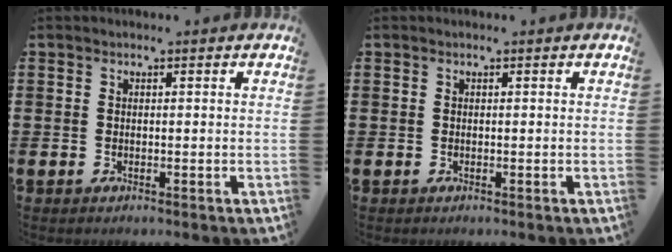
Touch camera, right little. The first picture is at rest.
{"total": 0.0}